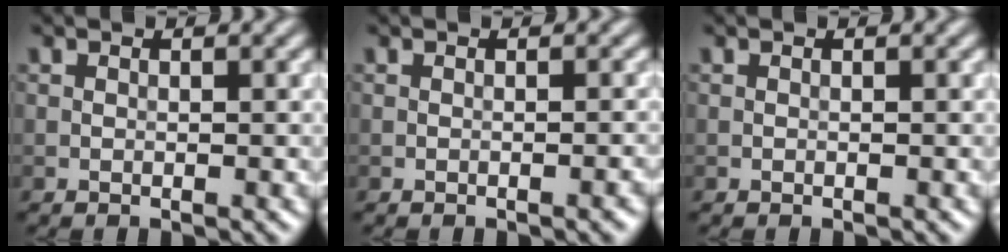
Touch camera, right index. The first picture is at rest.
{"total": 0.8, "force": [-0.4, 0.1, 0.7], "torque": [-0.008, 0.001, -0.005]}
{"total": 0.0}